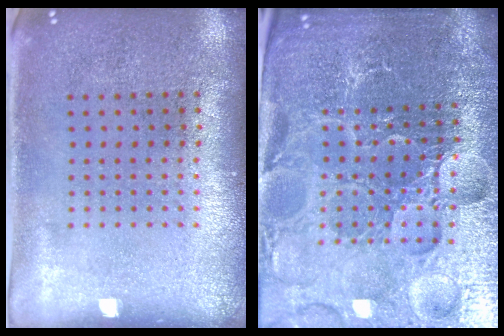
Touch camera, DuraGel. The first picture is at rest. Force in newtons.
{"total": 5.3, "press": 5.0, "slide": 1.7}